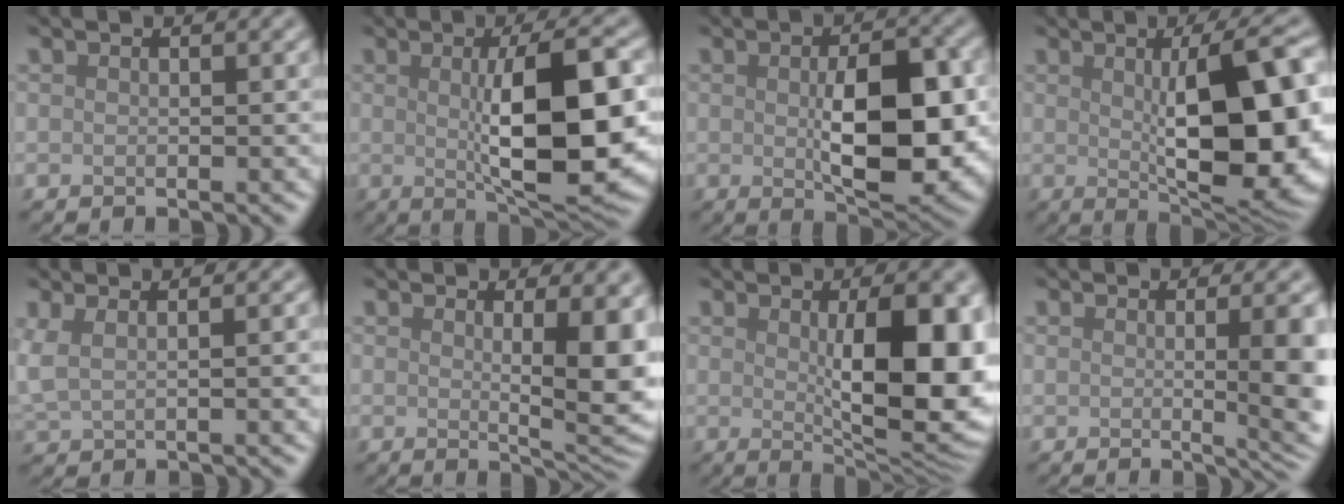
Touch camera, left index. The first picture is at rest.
{"total": 9.8, "force": [-0.4, 2.4, 9.5], "torque": [-0.141, -0.005, 0.003]}
{"total": 8.7, "force": [-0.9, 3.4, 8.0], "torque": [-0.132, -0.008, 0.000]}
{"total": 12.7, "force": [0.0, 3.8, 12.1], "torque": [-0.154, 0.006, 0.005]}
{"total": 3.1, "force": [1.2, 1.3, 2.6], "torque": [-0.050, 0.007, 0.025]}
{"total": 7.9, "force": [1.3, 2.2, 7.5], "torque": [-0.101, -0.013, 0.027]}
{"total": 10.3, "force": [0.1, 3.2, 9.8], "torque": [-0.127, -0.010, 0.012]}
{"total": 6.1, "force": [0.0, 1.7, 5.8], "torque": [-0.058, -0.005, 0.004]}